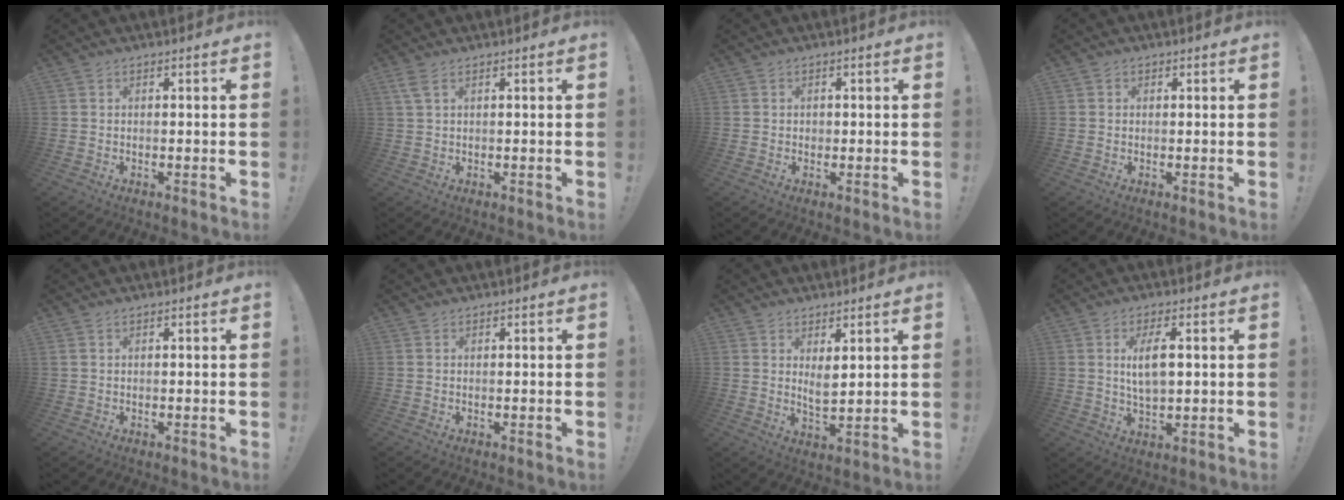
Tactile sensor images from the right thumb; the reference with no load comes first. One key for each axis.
{"total": 2.7, "fx": 1.3, "fy": 0.9, "fz": 2.2, "tx": -0.053, "ty": 0.004, "tz": 0.025}
{"total": 1.0, "fx": 0.0, "fy": 0.9, "fz": 0.4, "tx": -0.002, "ty": 0.002, "tz": -0.002}
{"total": 0.7, "fx": 0.3, "fy": 0.6, "fz": 0.1, "tx": 0.004, "ty": -0.001, "tz": 0.004}
{"total": 0.7, "fx": 0.5, "fy": 0.3, "fz": 0.4, "tx": -0.015, "ty": 0.003, "tz": 0.010}
{"total": 0.0}
{"total": 4.3, "fx": 2.7, "fy": 1.8, "fz": 2.8, "tx": -0.040, "ty": -0.021, "tz": 0.045}
{"total": 7.6, "fx": 1.7, "fy": 3.0, "fz": 6.8, "tx": -0.118, "ty": -0.004, "tz": 0.023}